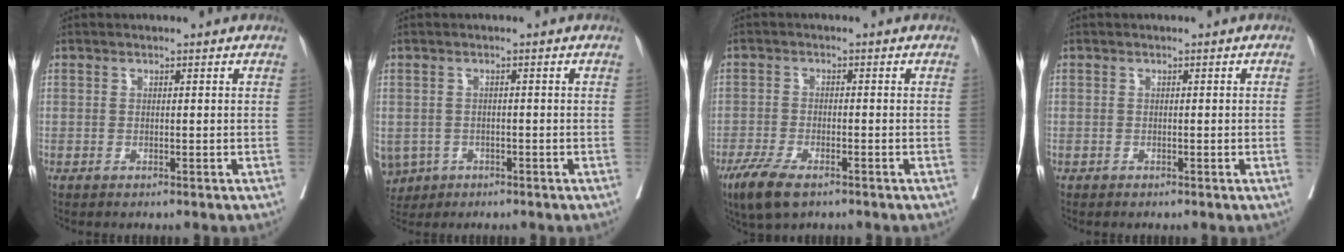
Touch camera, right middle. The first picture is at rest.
{"total": 9.0, "force": [-4.1, 7.4, 3.1], "torque": [-0.097, -0.006, -0.058]}
{"total": 6.6, "force": [-4.4, 1.8, 4.5], "torque": [-0.091, -0.017, -0.075]}
{"total": 0.7, "force": [-0.1, -0.3, 0.6], "torque": [-0.009, 0.000, -0.001]}